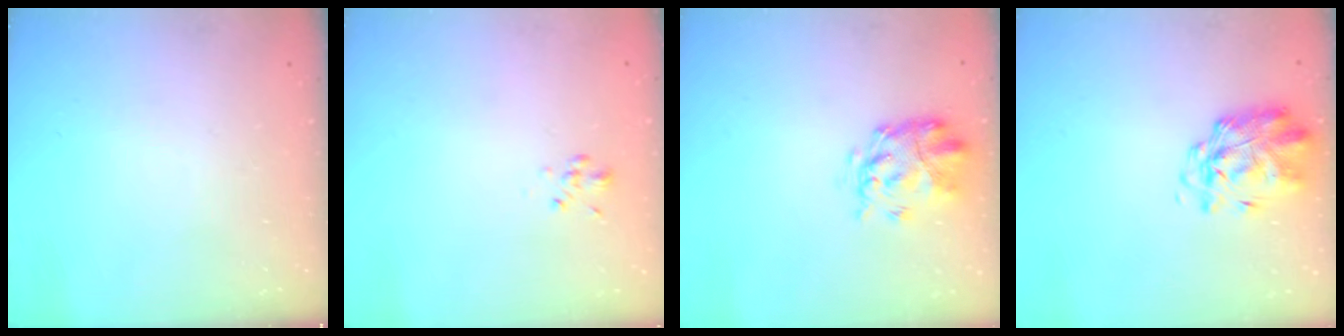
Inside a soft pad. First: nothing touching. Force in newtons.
{"total": 2.8, "press": 2.4, "slide": 1.4}
{"total": 3.8, "press": 3.5, "slide": 1.7}
{"total": 2.4, "press": 2.2, "slide": 1.0}